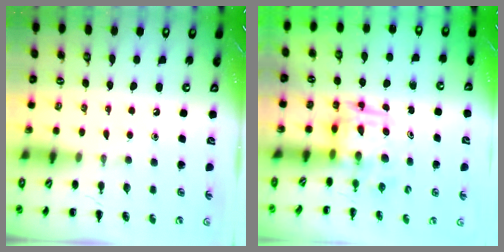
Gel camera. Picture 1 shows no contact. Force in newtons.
{"total": 3.9, "press": 3.8, "slide": 0.7}